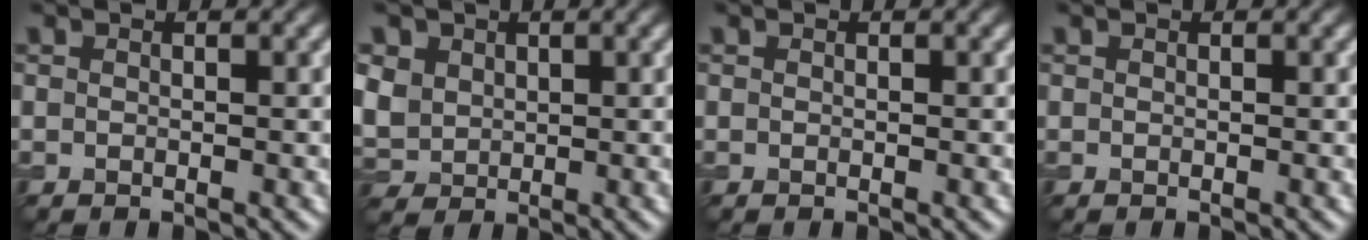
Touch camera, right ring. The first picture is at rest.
{"total": 3.7, "force": [1.5, 3.1, 1.5], "torque": [-0.072, 0.011, 0.042]}
{"total": 0.0}
{"total": 0.0}